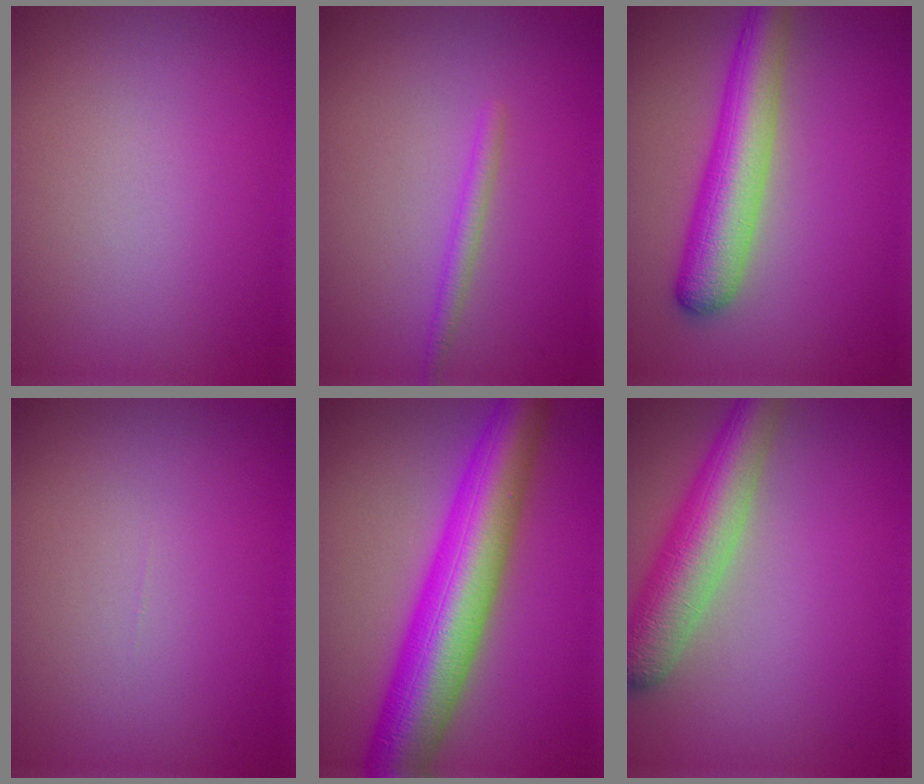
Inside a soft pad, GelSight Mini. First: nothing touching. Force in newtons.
{"total": 1.4, "press": 1.4, "slide": 0.0}
{"total": 6.3, "press": 6.3, "slide": 0.3}
{"total": 0.0}
{"total": 10.9, "press": 10.9, "slide": 0.1}
{"total": 6.1, "press": 6.1, "slide": 0.3}